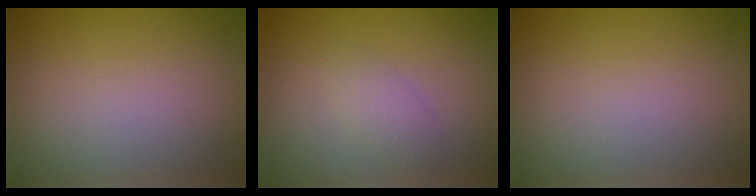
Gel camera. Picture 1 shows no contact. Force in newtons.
{"total": 1.7, "press": 1.7, "slide": 0.1}
{"total": 0.0}